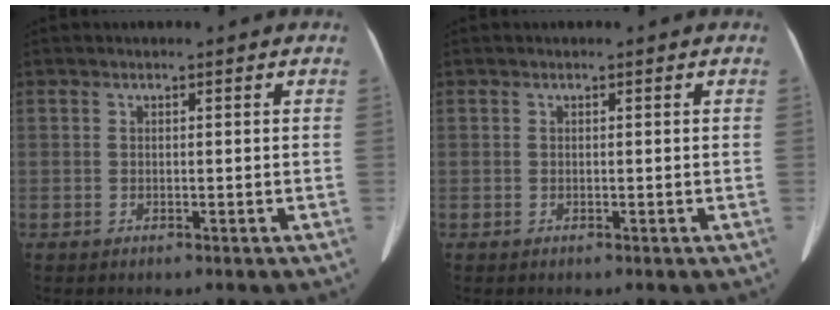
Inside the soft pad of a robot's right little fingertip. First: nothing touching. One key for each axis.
{"total": 0.0}